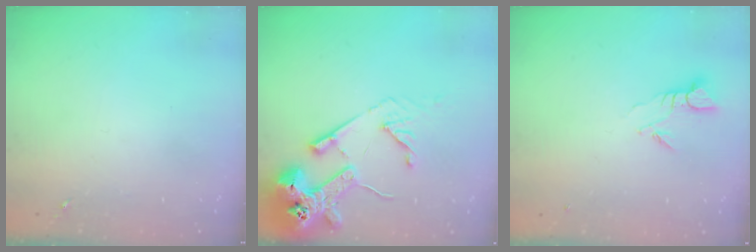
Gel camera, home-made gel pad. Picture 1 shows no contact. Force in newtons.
{"total": 16.6, "press": 16.5, "slide": 2.0}
{"total": 3.7, "press": 3.7, "slide": 0.2}